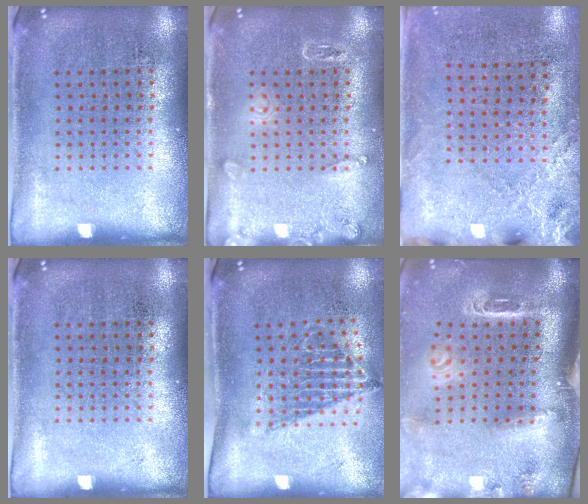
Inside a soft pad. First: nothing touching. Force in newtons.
{"total": 1.8, "press": 1.8, "slide": 0.2}
{"total": 2.5, "press": 2.1, "slide": 1.3}
{"total": 0.0}
{"total": 1.5, "press": 1.1, "slide": 0.9}
{"total": 3.1, "press": 2.1, "slide": 2.3}